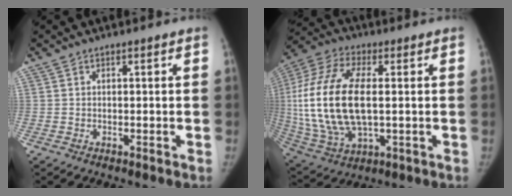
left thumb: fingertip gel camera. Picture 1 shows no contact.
{"total": 22.6, "force": [0.7, 11.5, 19.5], "torque": [-0.423, -0.001, 0.018]}